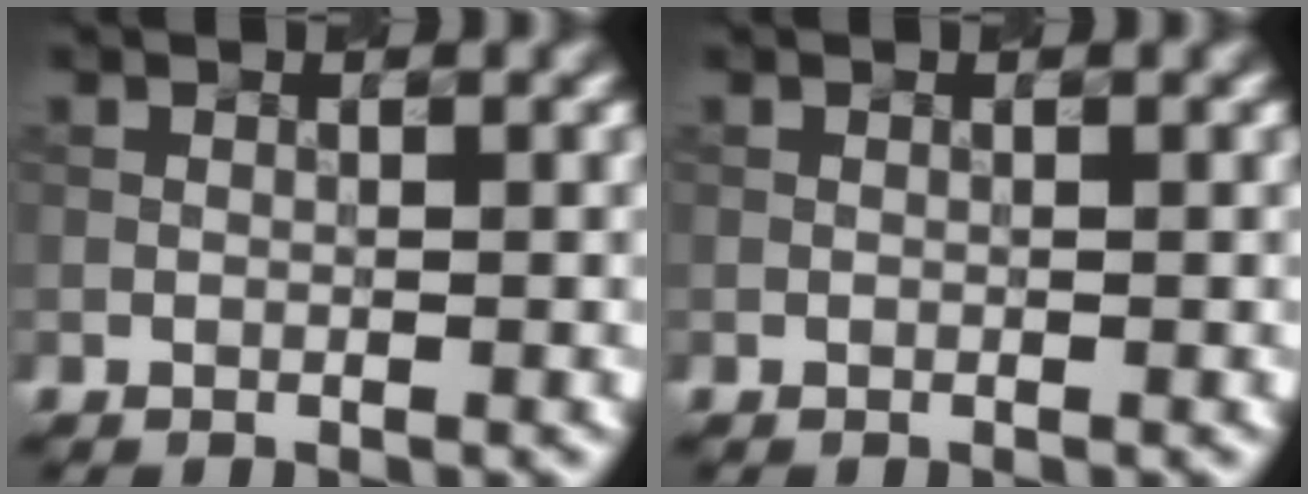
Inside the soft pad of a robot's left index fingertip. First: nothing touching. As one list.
[{"total": 0.0}]